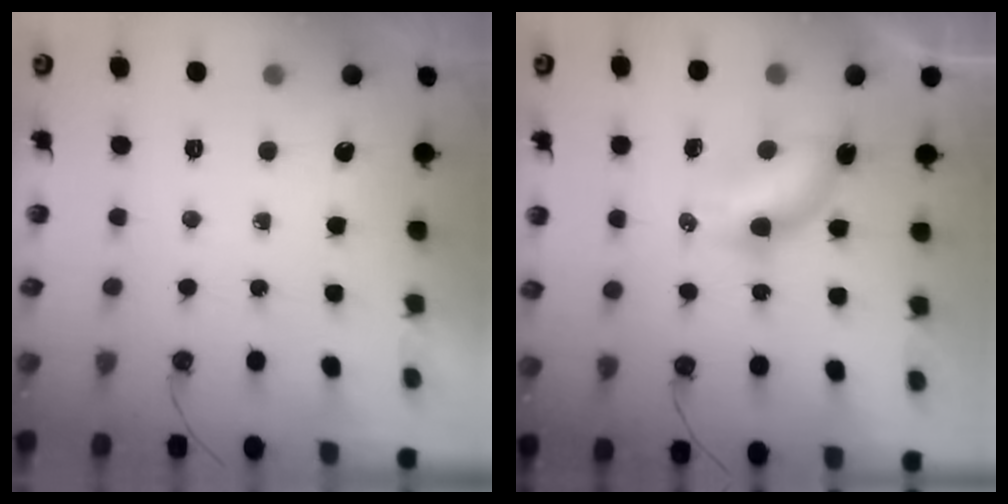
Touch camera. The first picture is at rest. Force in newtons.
{"total": 7.8, "press": 7.0, "slide": 3.5}